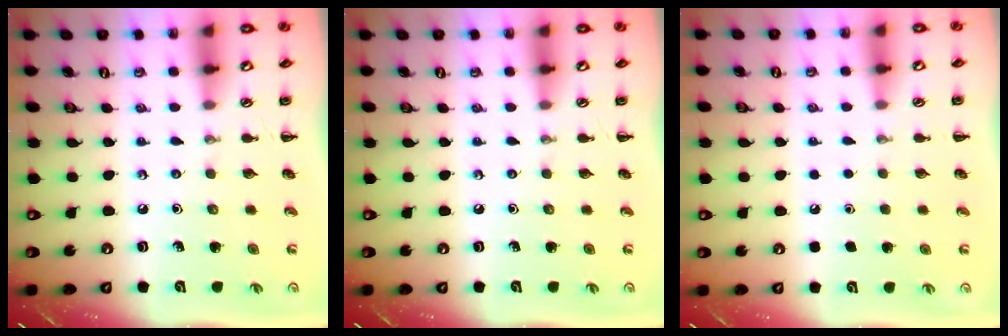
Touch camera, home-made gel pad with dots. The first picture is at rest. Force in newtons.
{"total": 0.0}
{"total": 1.6, "press": 1.6, "slide": 0.1}